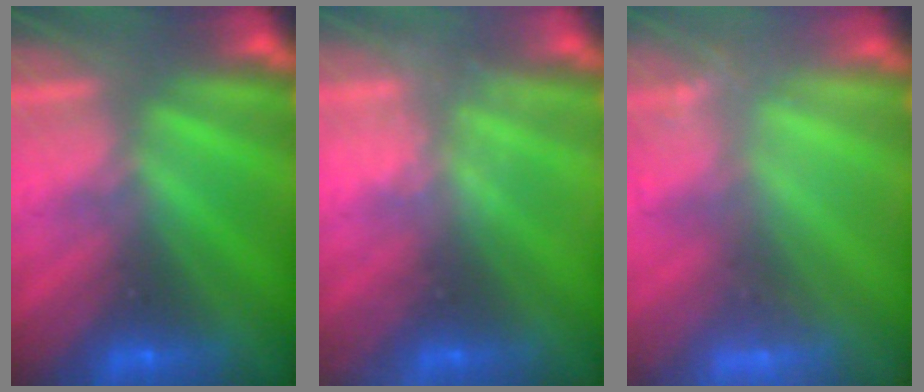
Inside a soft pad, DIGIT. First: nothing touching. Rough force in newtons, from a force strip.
{"total": 2.2}
{"total": 2.6}